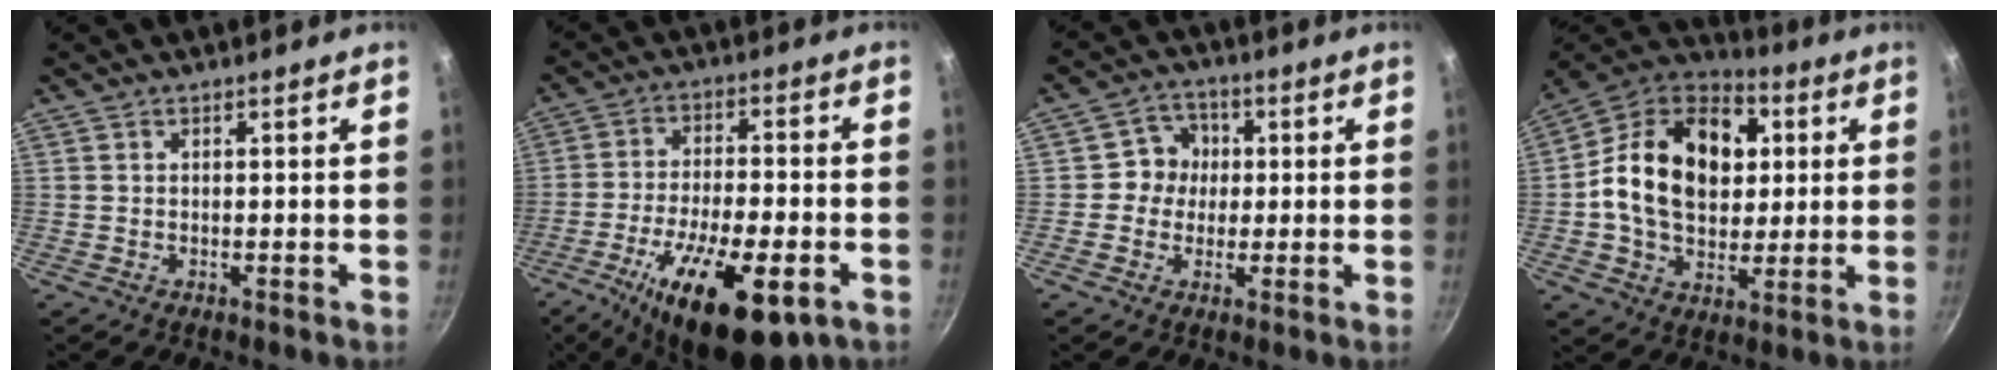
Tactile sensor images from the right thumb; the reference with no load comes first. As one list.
[{"total": 20.4, "force": [-9.1, 7.5, 16.7], "torque": [-0.267, 0.012, -0.144]}, {"total": 5.8, "force": [0.3, 5.6, 1.6], "torque": [0.016, 0.011, -0.008]}, {"total": 22.2, "force": [3.4, 16.0, 15.0], "torque": [-0.229, 0.019, 0.046]}]